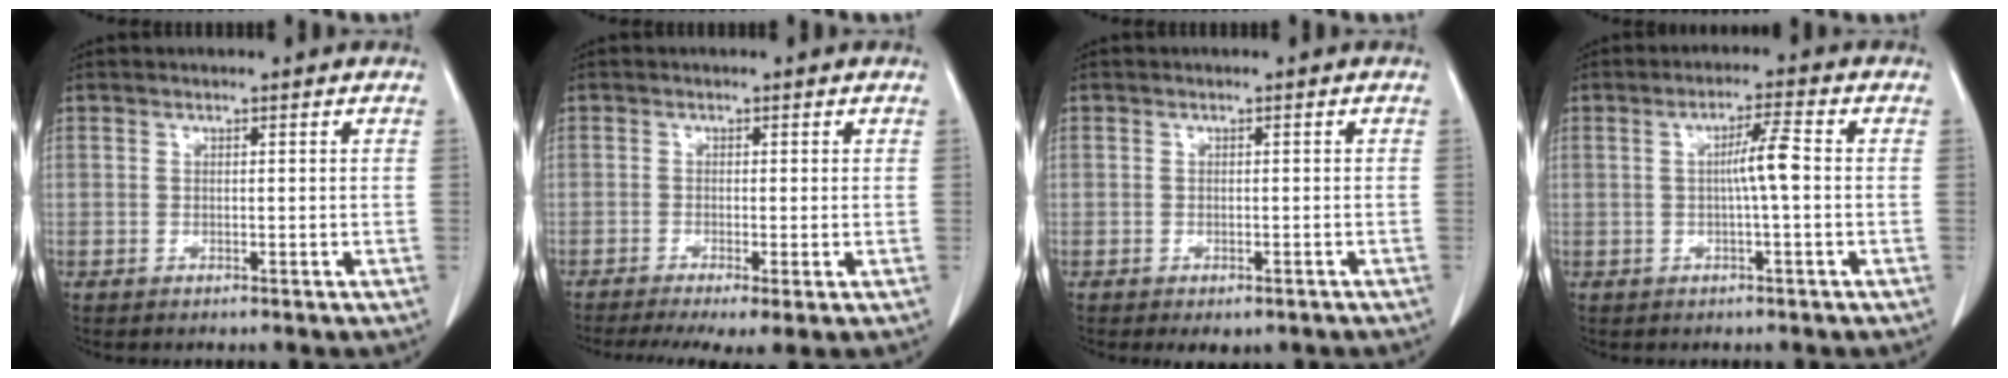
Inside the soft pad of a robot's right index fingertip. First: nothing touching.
{"total": 6.4, "force": [-4.0, 1.3, 4.8], "torque": [-0.078, -0.015, -0.067]}
{"total": 3.5, "force": [-2.4, 2.1, 1.3], "torque": [-0.006, 0.001, -0.025]}
{"total": 4.3, "force": [0.0, 0.1, 4.3], "torque": [-0.074, 0.010, 0.000]}